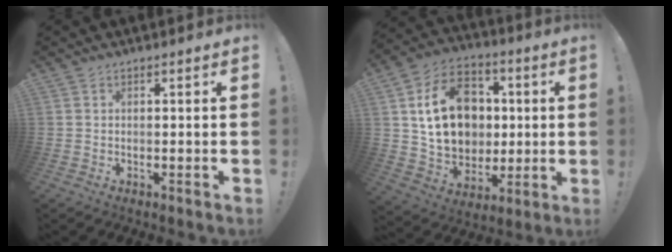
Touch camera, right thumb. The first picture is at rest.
{"total": 20.0, "force": [2.9, 16.3, 11.3], "torque": [-0.166, 0.011, 0.076]}